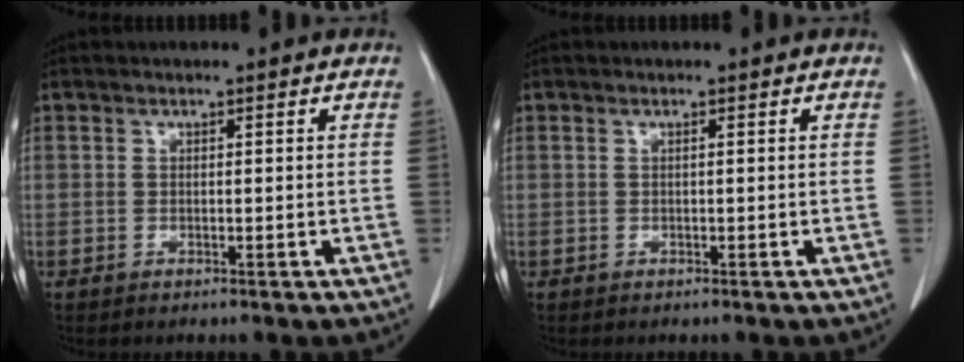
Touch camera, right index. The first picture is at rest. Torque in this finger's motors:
{"motor_torque": [0.12, -0.05, -0.05, 0.01]}